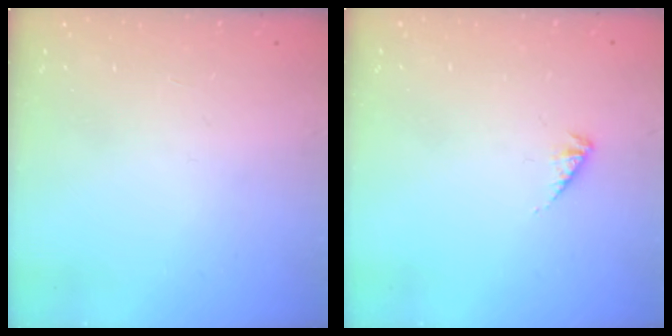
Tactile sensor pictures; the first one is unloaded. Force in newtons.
{"total": 1.9, "press": 1.9, "slide": 0.4}